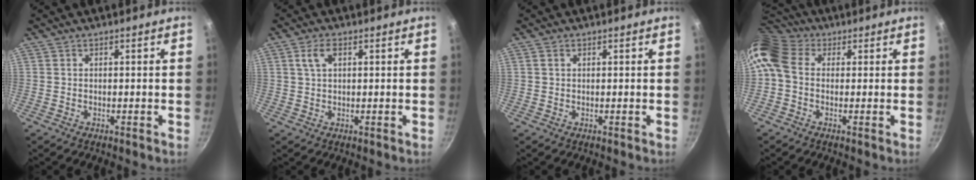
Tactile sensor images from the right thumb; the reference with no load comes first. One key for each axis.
{"total": 3.5, "fx": 1.2, "fy": 1.9, "fz": 2.7, "tx": -0.046, "ty": 0.006, "tz": 0.022}
{"total": 1.1, "fx": 0.5, "fy": 0.8, "fz": 0.6, "tx": -0.009, "ty": 0.002, "tz": 0.007}
{"total": 9.5, "fx": 1.1, "fy": 7.4, "fz": 5.9, "tx": -0.115, "ty": 0.023, "tz": 0.003}